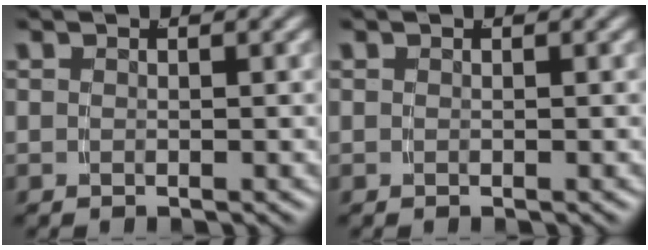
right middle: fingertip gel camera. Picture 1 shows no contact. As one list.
[{"total": 0.0}]